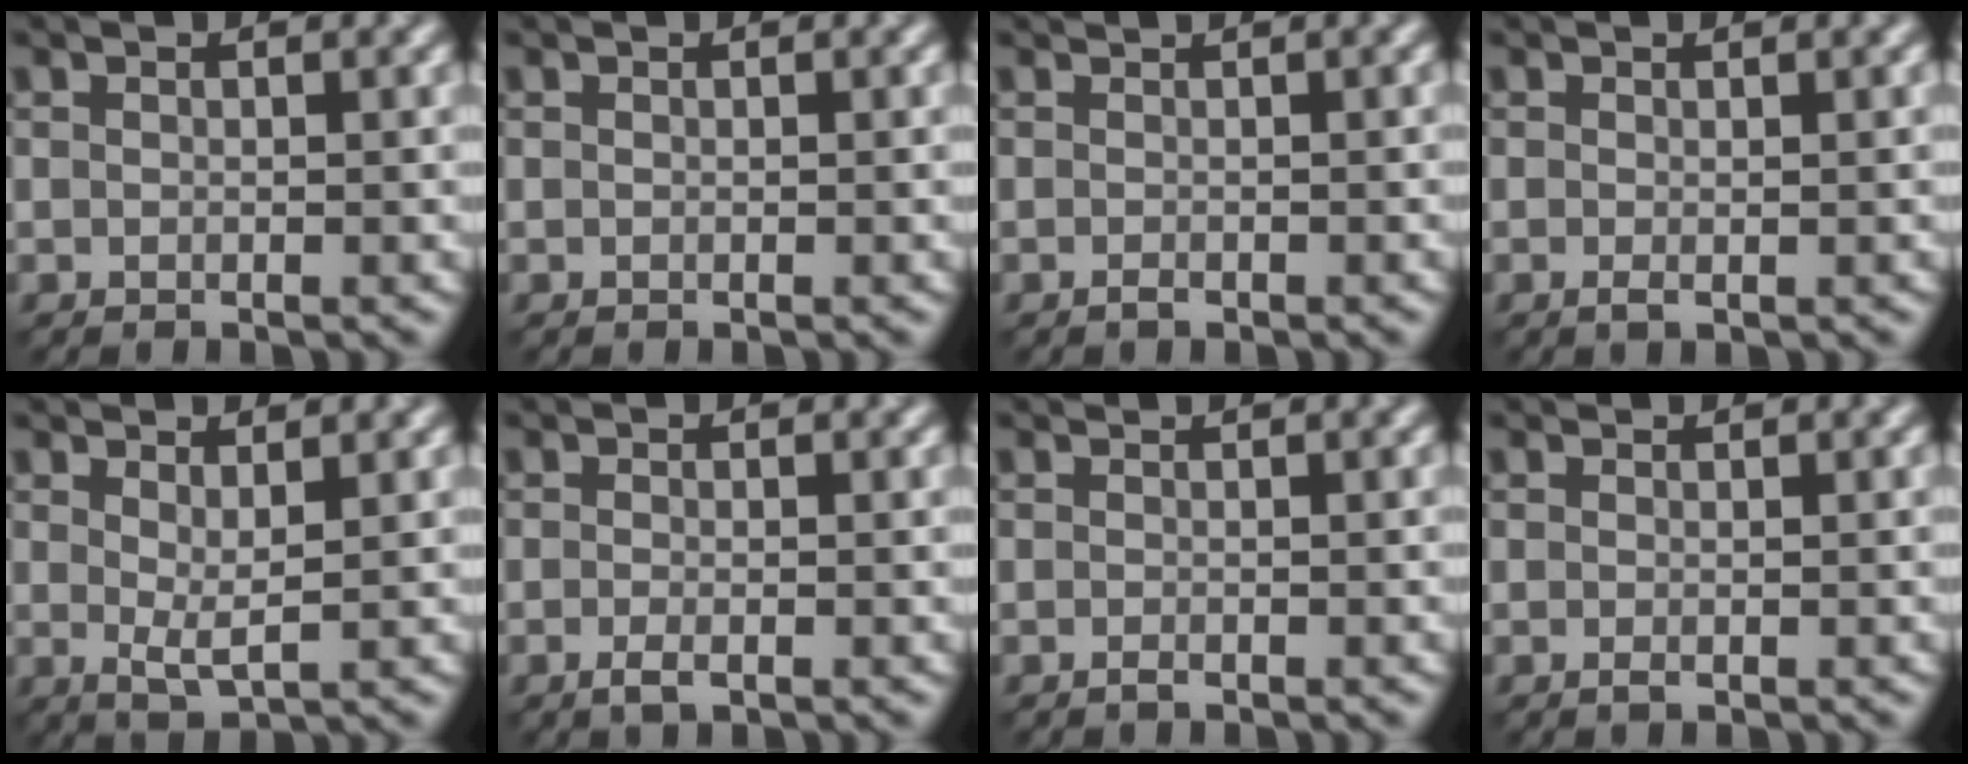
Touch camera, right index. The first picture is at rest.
{"total": 0.0}
{"total": 1.0, "force": [-0.2, 0.3, 1.0], "torque": [-0.016, 0.004, -0.003]}
{"total": 1.6, "force": [0.0, 0.4, 1.5], "torque": [-0.019, 0.000, -0.002]}
{"total": 1.9, "force": [0.8, 0.4, 1.7], "torque": [-0.032, -0.012, 0.017]}
{"total": 1.3, "force": [-0.6, 0.4, 1.0], "torque": [-0.022, -0.003, -0.014]}
{"total": 1.0, "force": [-0.5, 0.3, 0.8], "torque": [-0.014, 0.000, -0.009]}
{"total": 0.9, "force": [-0.3, 0.2, 0.8], "torque": [-0.016, -0.001, -0.005]}